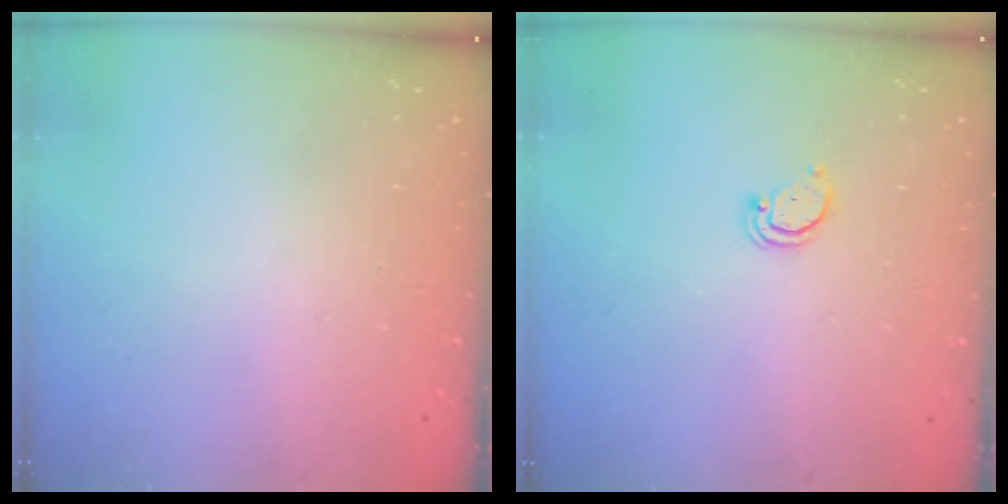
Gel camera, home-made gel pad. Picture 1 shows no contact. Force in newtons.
{"total": 2.0, "press": 2.0, "slide": 0.2}